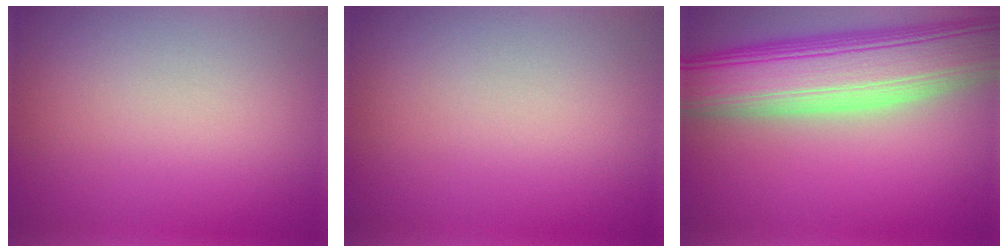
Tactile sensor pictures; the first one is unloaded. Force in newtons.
{"total": 0.0}
{"total": 12.0, "press": 12.0, "slide": 1.0}